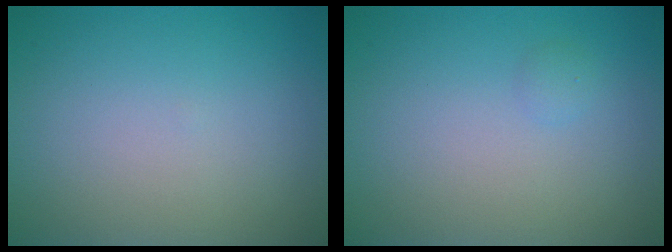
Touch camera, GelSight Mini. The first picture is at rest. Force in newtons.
{"total": 0.6, "press": 0.6, "slide": 0.1}